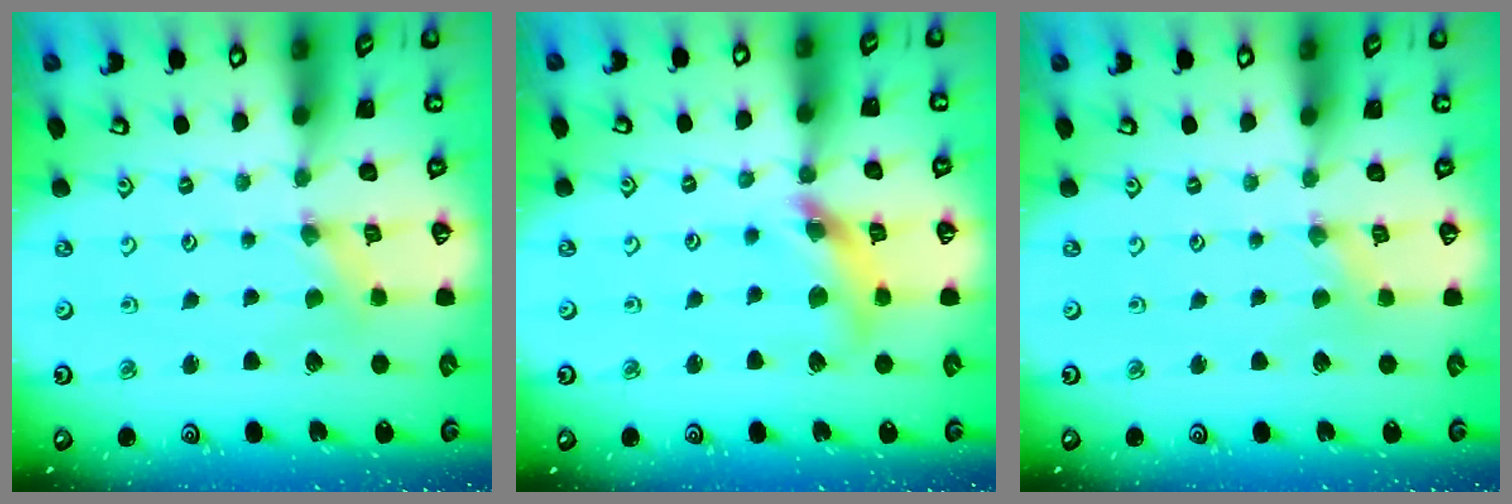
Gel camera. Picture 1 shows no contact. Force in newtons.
{"total": 11.9, "press": 11.8, "slide": 1.5}
{"total": 0.0}